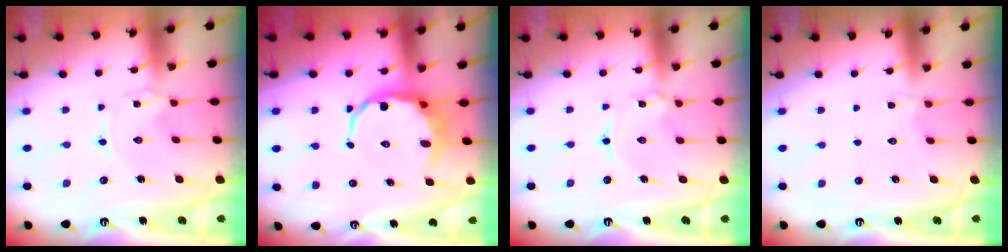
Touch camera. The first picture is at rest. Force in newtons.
{"total": 8.2, "press": 7.8, "slide": 2.3}
{"total": 2.1, "press": 2.1, "slide": 0.4}
{"total": 2.0, "press": 1.7, "slide": 1.0}